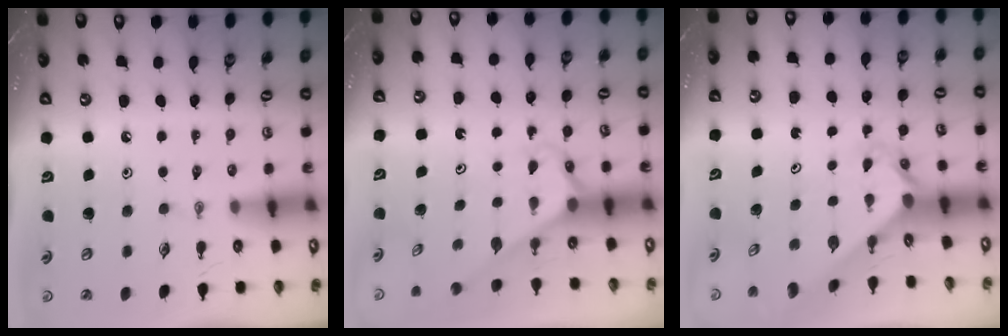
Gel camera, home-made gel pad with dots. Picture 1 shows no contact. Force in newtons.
{"total": 2.7, "press": 2.7, "slide": 0.1}
{"total": 2.4, "press": 2.4, "slide": 0.1}